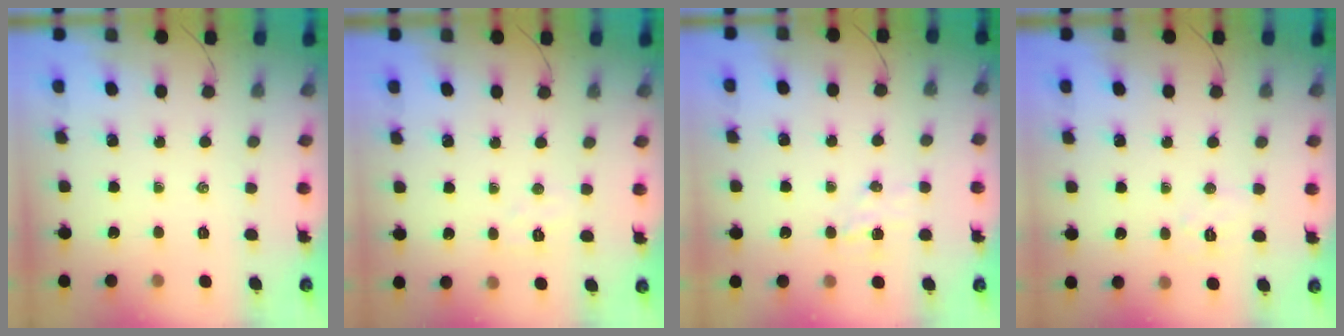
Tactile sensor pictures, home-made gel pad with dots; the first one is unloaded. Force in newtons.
{"total": 3.8, "press": 3.7, "slide": 0.8}
{"total": 4.8, "press": 4.7, "slide": 1.1}
{"total": 5.1, "press": 5.0, "slide": 1.1}